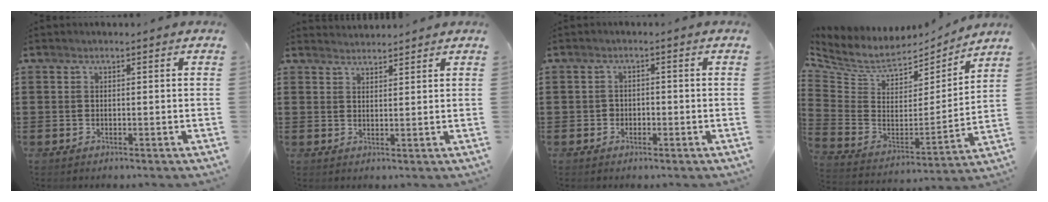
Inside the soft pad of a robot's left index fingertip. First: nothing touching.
{"total": 2.0, "force": [2.0, 0.0, -0.3], "torque": [0.002, -0.002, 0.040]}
{"total": 1.3, "force": [-0.7, 1.1, 0.4], "torque": [-0.011, 0.002, -0.016]}
{"total": 6.5, "force": [5.1, 3.3, 2.3], "torque": [-0.078, -0.038, 0.087]}